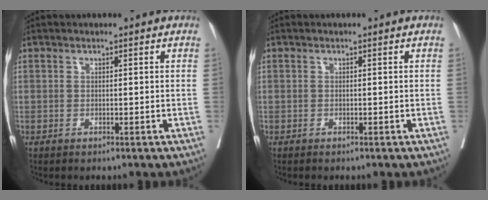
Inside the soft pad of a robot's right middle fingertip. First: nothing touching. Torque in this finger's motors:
{"motor_torque": [-0.11, -0.18, -0.03, 0.00]}